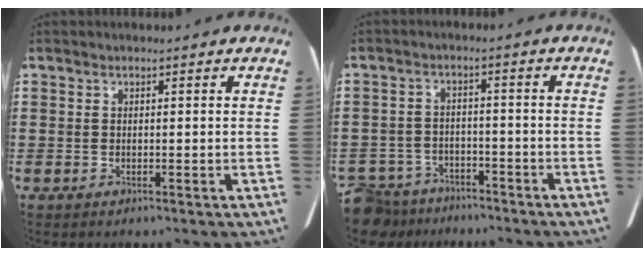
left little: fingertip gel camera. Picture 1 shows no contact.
{"total": 4.7, "force": [-4.5, 1.2, 0.5], "torque": [-0.031, 0.006, -0.098]}